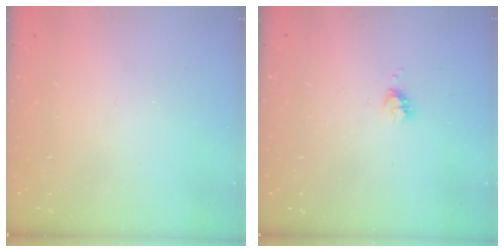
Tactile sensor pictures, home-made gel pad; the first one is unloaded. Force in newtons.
{"total": 2.9, "press": 2.9, "slide": 0.3}